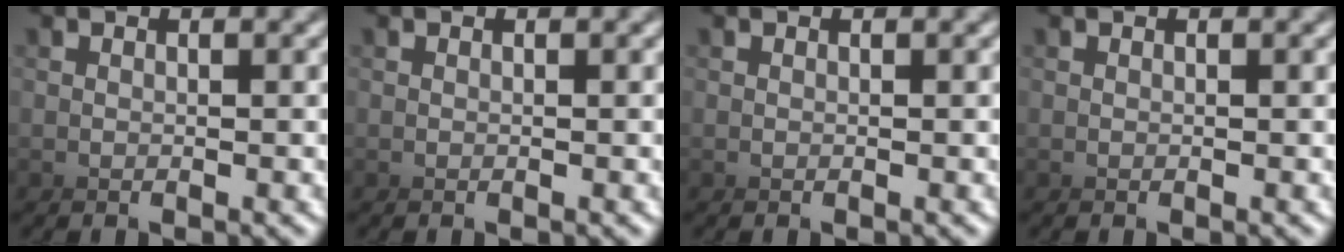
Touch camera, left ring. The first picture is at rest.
{"total": 0.0}
{"total": 0.0}
{"total": 0.0}